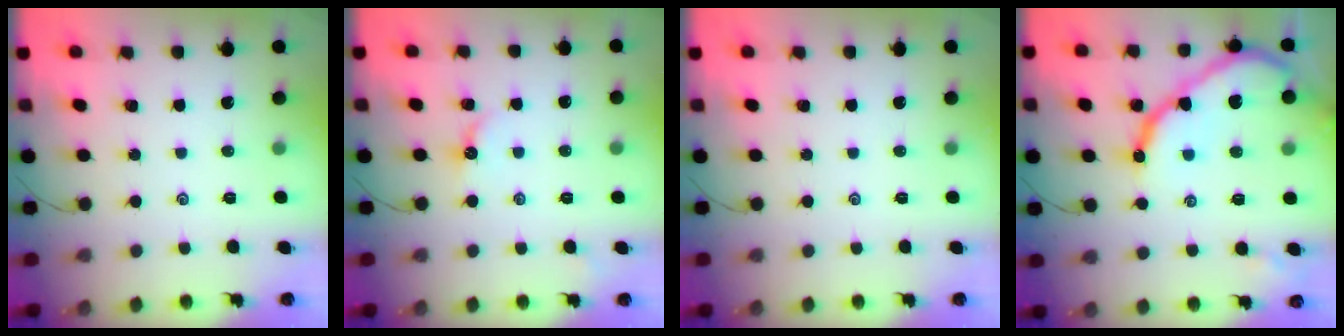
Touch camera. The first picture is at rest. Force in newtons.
{"total": 4.0, "press": 4.0, "slide": 0.6}
{"total": 0.0}
{"total": 15.8, "press": 15.7, "slide": 1.4}